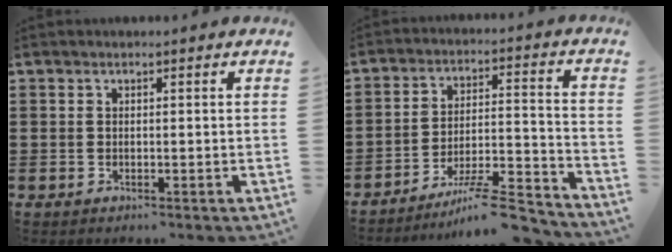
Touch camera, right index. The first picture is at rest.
{"total": 9.3, "force": [-8.0, 0.9, 4.7], "torque": [-0.072, 0.013, -0.151]}